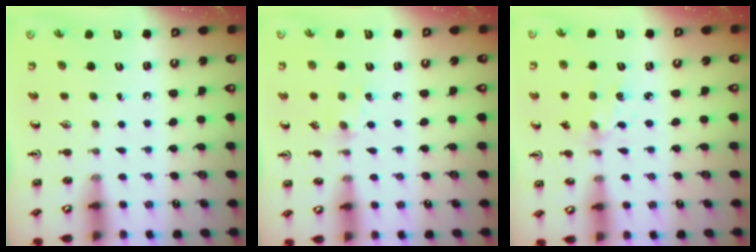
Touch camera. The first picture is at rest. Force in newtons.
{"total": 3.1, "press": 3.1, "slide": 0.5}
{"total": 2.4, "press": 2.3, "slide": 0.4}